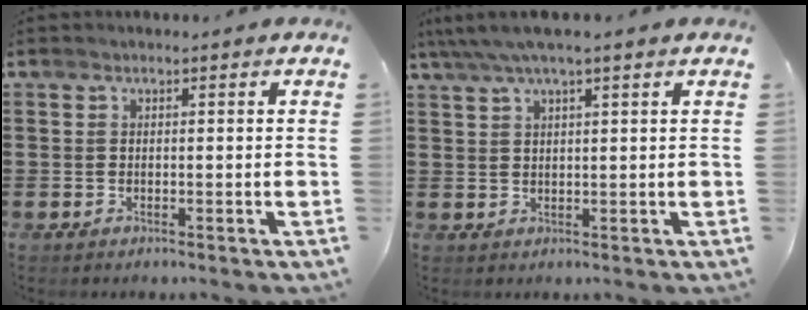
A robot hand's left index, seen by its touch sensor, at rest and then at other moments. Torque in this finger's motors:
{"motor_torque": [1.11, -1.03, 0.97, 0.21]}